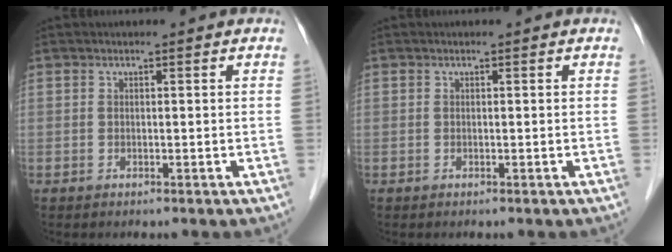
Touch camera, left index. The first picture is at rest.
{"total": 0.0}